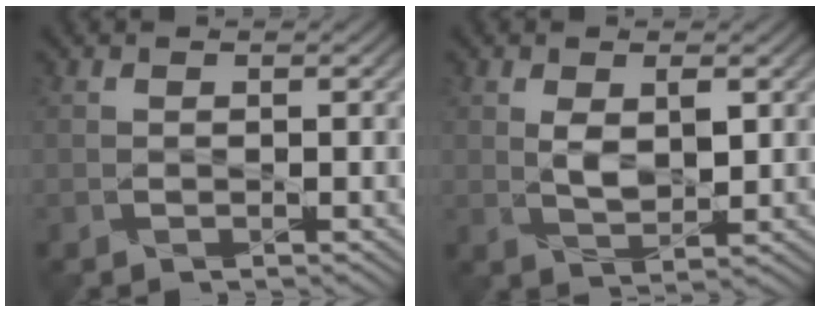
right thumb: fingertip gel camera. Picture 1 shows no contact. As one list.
[{"total": 3.9, "force": [0.9, 2.1, 3.2], "torque": [-0.070, -0.006, 0.020]}]